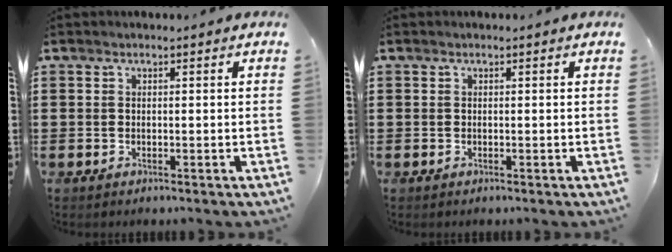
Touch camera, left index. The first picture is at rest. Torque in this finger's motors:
{"motor_torque": [0.02, -0.01, -0.02, -0.01]}